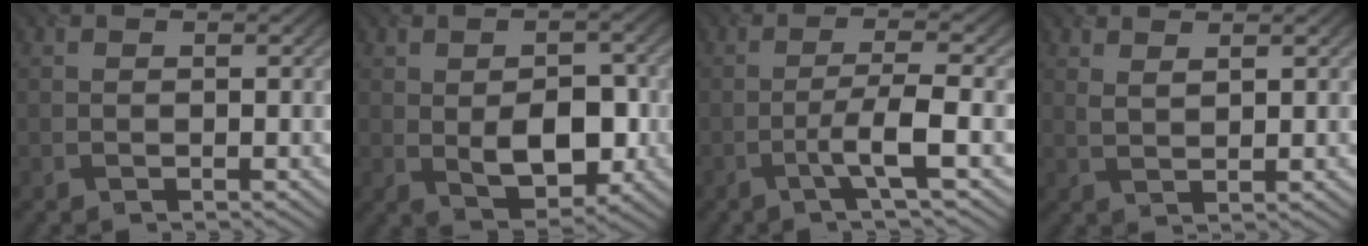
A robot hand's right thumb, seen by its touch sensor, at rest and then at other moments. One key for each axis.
{"total": 6.9, "fx": -1.1, "fy": 3.9, "fz": 5.5, "tx": -0.090, "ty": -0.009, "tz": -0.015}
{"total": 4.4, "fx": -2.0, "fy": 0.1, "fz": 3.9, "tx": -0.068, "ty": 0.014, "tz": -0.055}
{"total": 1.8, "fx": 1.5, "fy": 0.2, "fz": 0.9, "tx": -0.020, "ty": -0.002, "tz": 0.033}